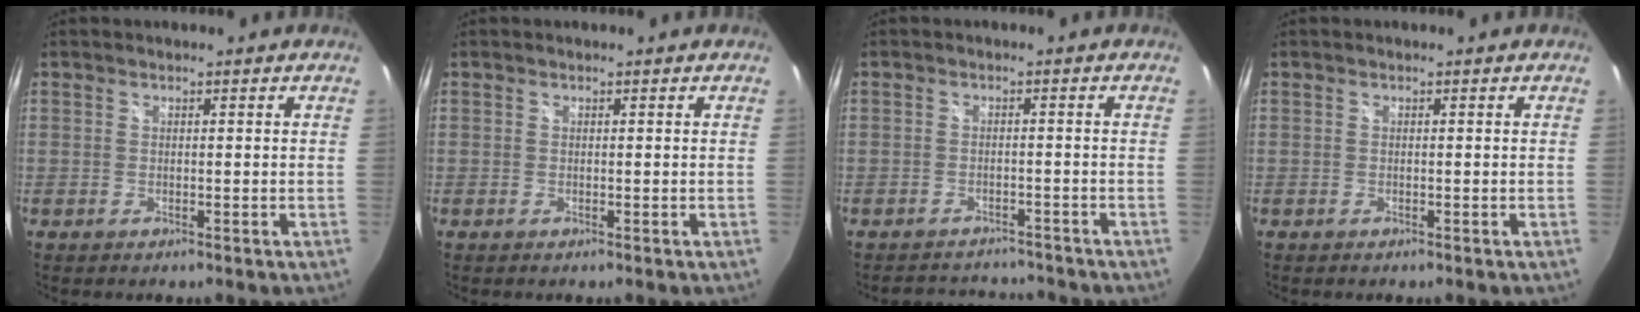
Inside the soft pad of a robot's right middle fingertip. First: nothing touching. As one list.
[{"total": 0.0}, {"total": 6.6, "force": [-6.1, 2.2, 0.9], "torque": [-0.022, 0.019, -0.083]}, {"total": 0.0}]